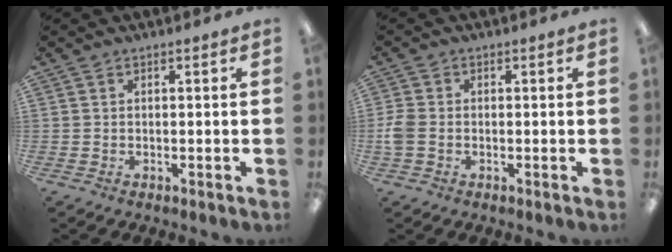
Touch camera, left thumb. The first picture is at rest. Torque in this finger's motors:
{"motor_torque": [-0.09, 0.11, 0.15, -0.22, 0.01]}